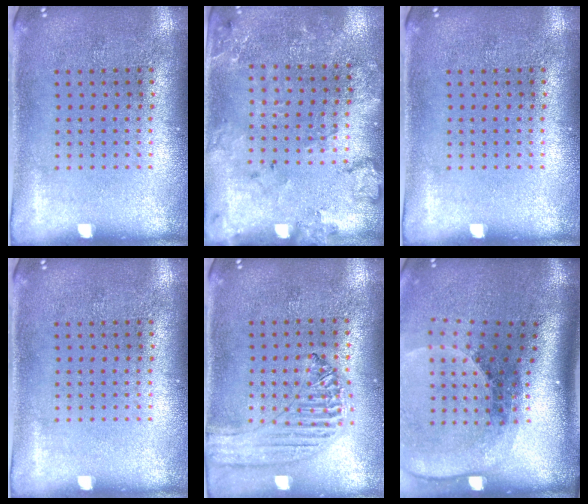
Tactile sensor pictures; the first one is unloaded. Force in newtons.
{"total": 1.8, "press": 1.7, "slide": 0.5}
{"total": 0.0}
{"total": 0.0}
{"total": 1.3, "press": 1.3, "slide": 0.2}
{"total": 2.7, "press": 1.9, "slide": 2.0}